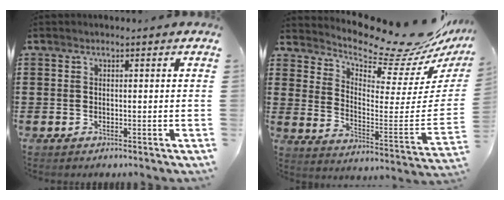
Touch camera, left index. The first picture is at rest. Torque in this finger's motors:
{"motor_torque": [1.54, -0.61, 0.46, 0.06]}